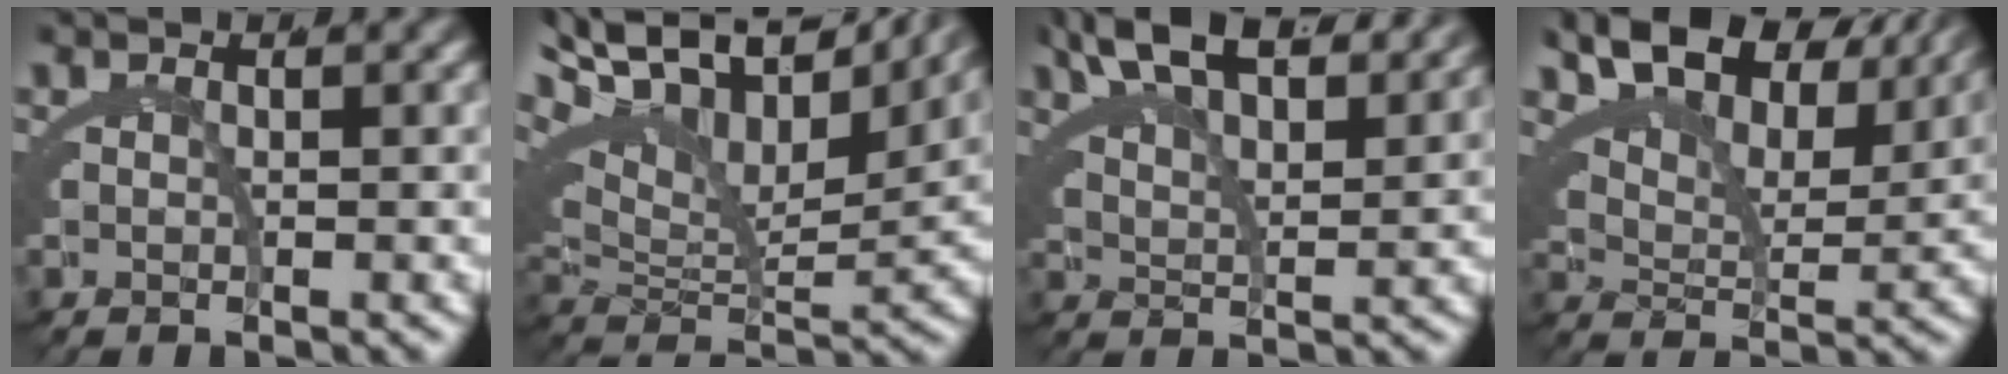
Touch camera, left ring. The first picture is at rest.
{"total": 13.3, "force": [8.7, 5.1, 8.7], "torque": [-0.130, 0.049, 0.121]}
{"total": 7.0, "force": [6.5, -0.5, 2.6], "torque": [-0.041, 0.022, 0.107]}
{"total": 10.6, "force": [8.9, 3.0, 4.9], "torque": [-0.065, 0.044, 0.127]}